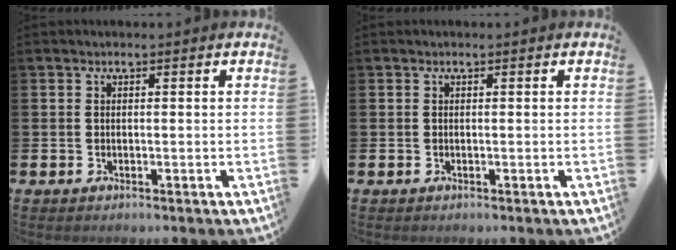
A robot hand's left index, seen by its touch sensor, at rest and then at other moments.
{"total": 0.0}